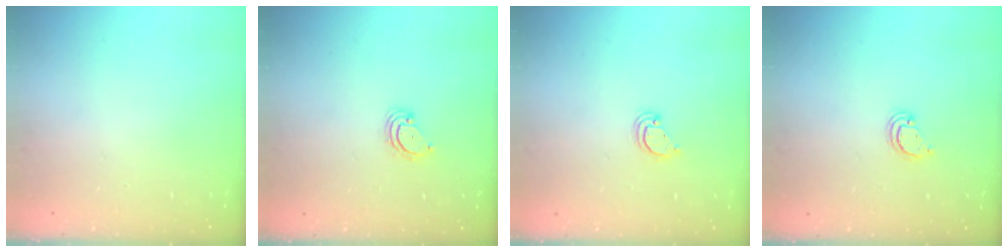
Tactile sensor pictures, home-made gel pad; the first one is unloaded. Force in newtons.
{"total": 2.8, "press": 2.8, "slide": 0.3}
{"total": 3.3, "press": 3.3, "slide": 0.3}
{"total": 2.6, "press": 2.6, "slide": 0.2}